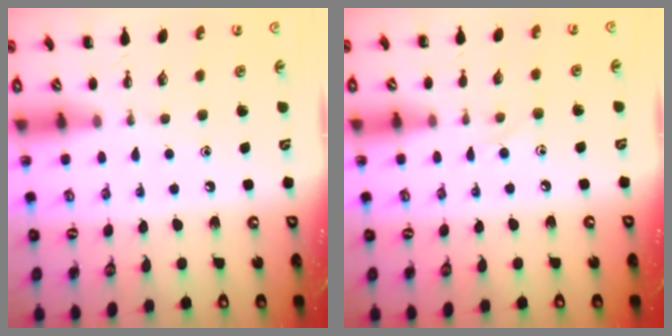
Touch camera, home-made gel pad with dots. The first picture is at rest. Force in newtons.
{"total": 4.0, "press": 3.8, "slide": 1.2}